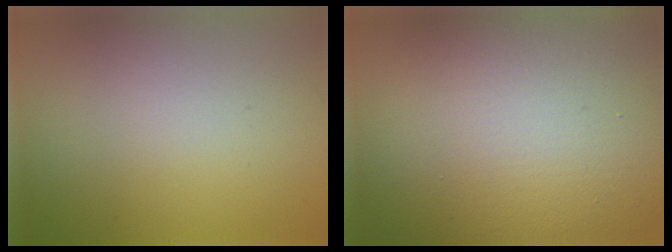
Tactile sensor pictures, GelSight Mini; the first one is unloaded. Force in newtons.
{"total": 21.6, "press": 21.6, "slide": 1.3}